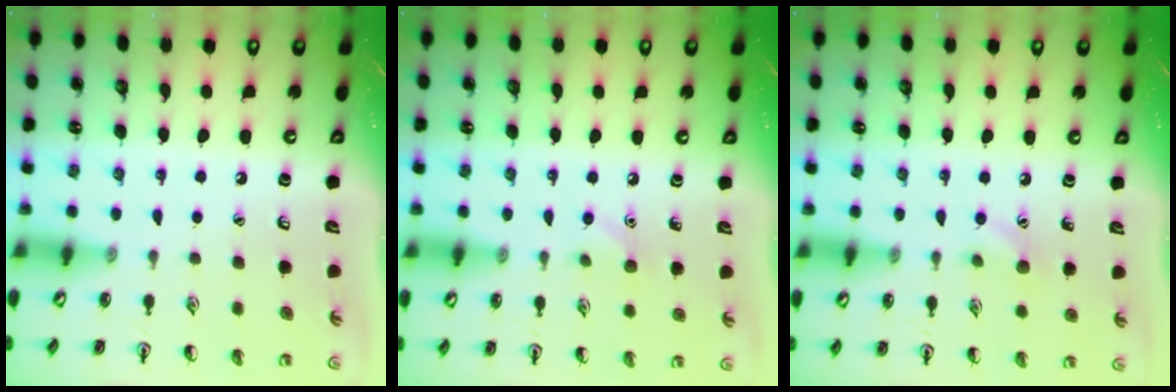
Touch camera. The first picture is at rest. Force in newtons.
{"total": 5.8, "press": 5.5, "slide": 1.8}
{"total": 5.8, "press": 5.5, "slide": 1.9}